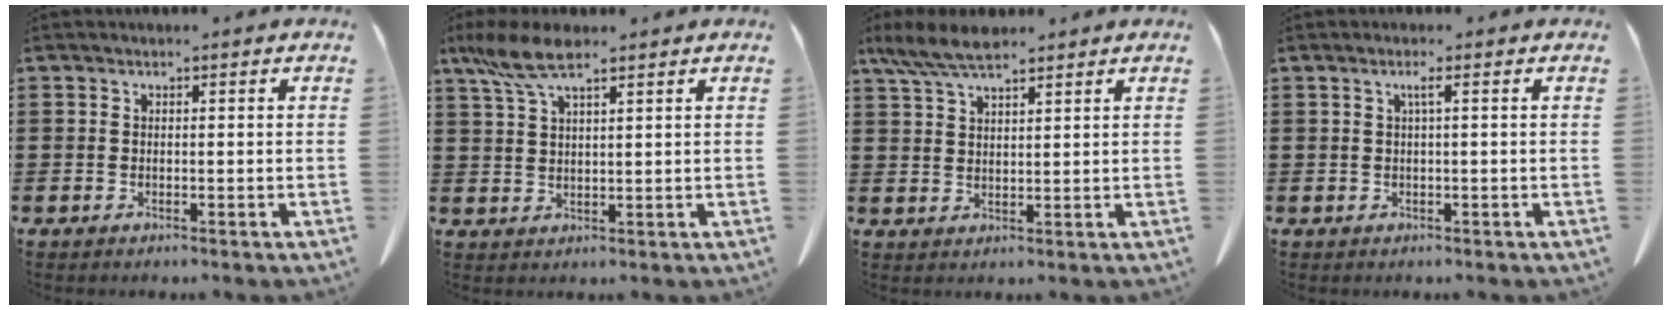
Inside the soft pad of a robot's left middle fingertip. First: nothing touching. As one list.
[{"total": 6.5, "force": [4.3, 1.5, 4.6], "torque": [-0.108, -0.003, 0.076]}, {"total": 6.2, "force": [4.7, 1.5, 3.6], "torque": [-0.082, -0.005, 0.089]}, {"total": 1.4, "force": [0.4, -0.1, 1.4], "torque": [-0.026, 0.001, 0.006]}]